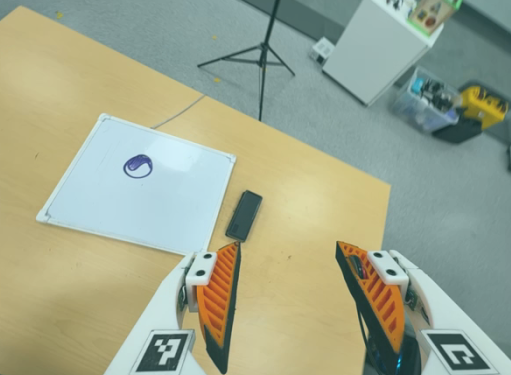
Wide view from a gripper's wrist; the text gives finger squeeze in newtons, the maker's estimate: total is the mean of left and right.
{"total": 0.0}